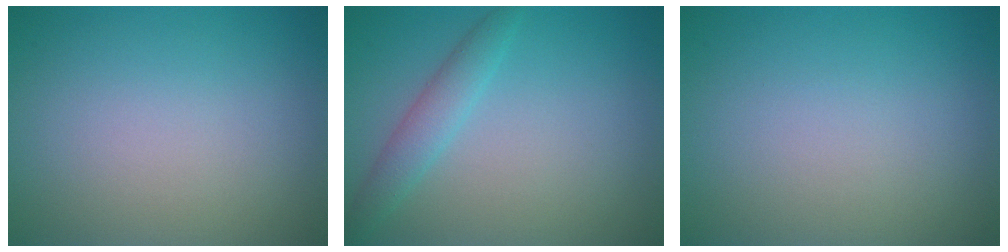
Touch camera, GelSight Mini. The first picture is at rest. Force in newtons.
{"total": 2.3, "press": 2.3, "slide": 0.1}
{"total": 0.0}